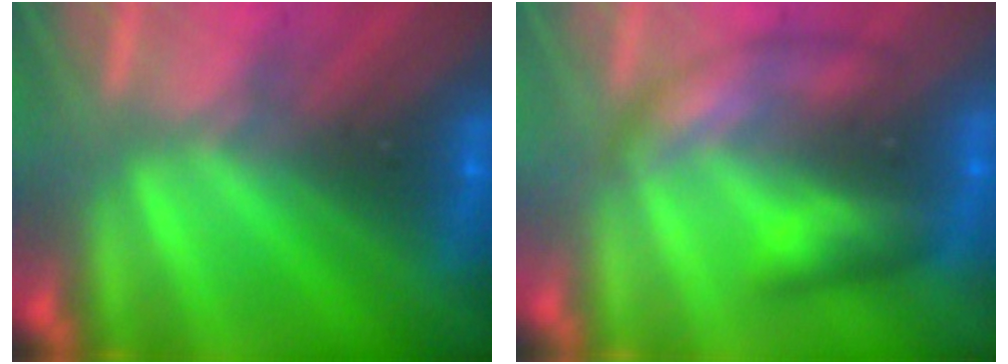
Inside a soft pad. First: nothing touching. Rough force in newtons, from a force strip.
{"total": 2.6}